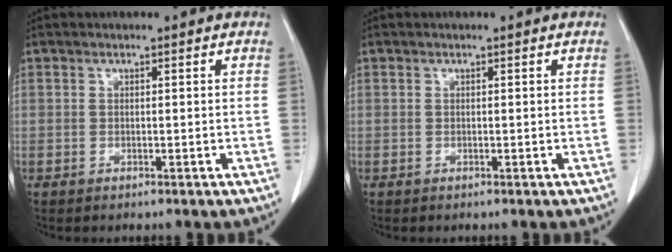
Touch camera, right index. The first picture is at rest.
{"total": 0.0}